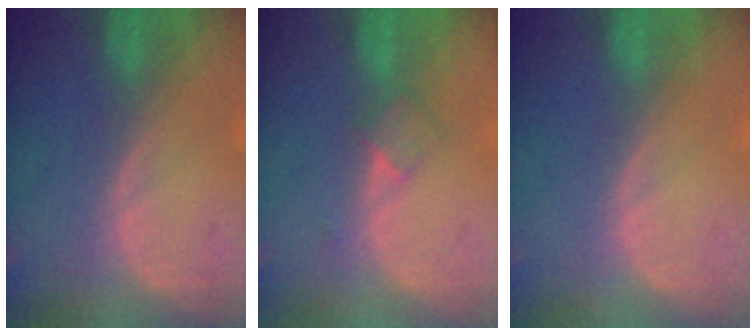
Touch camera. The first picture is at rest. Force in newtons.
{"total": 2.7, "press": 2.4, "slide": 1.1}
{"total": 0.0}